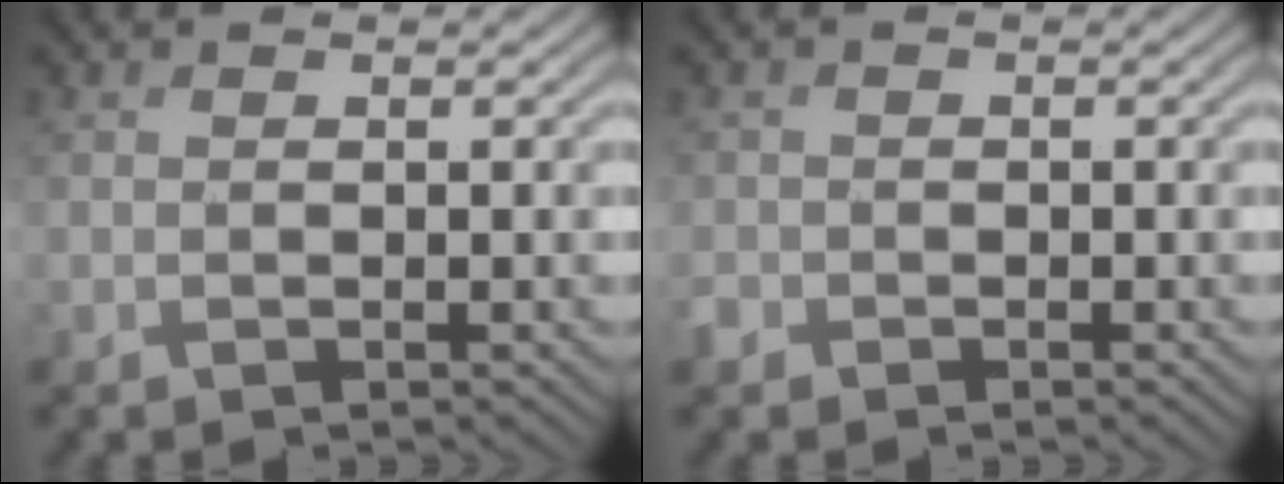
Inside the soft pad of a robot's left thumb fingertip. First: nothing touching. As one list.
[{"total": 1.9, "force": [-0.9, 1.6, 0.2], "torque": [-0.006, -0.004, -0.027]}]